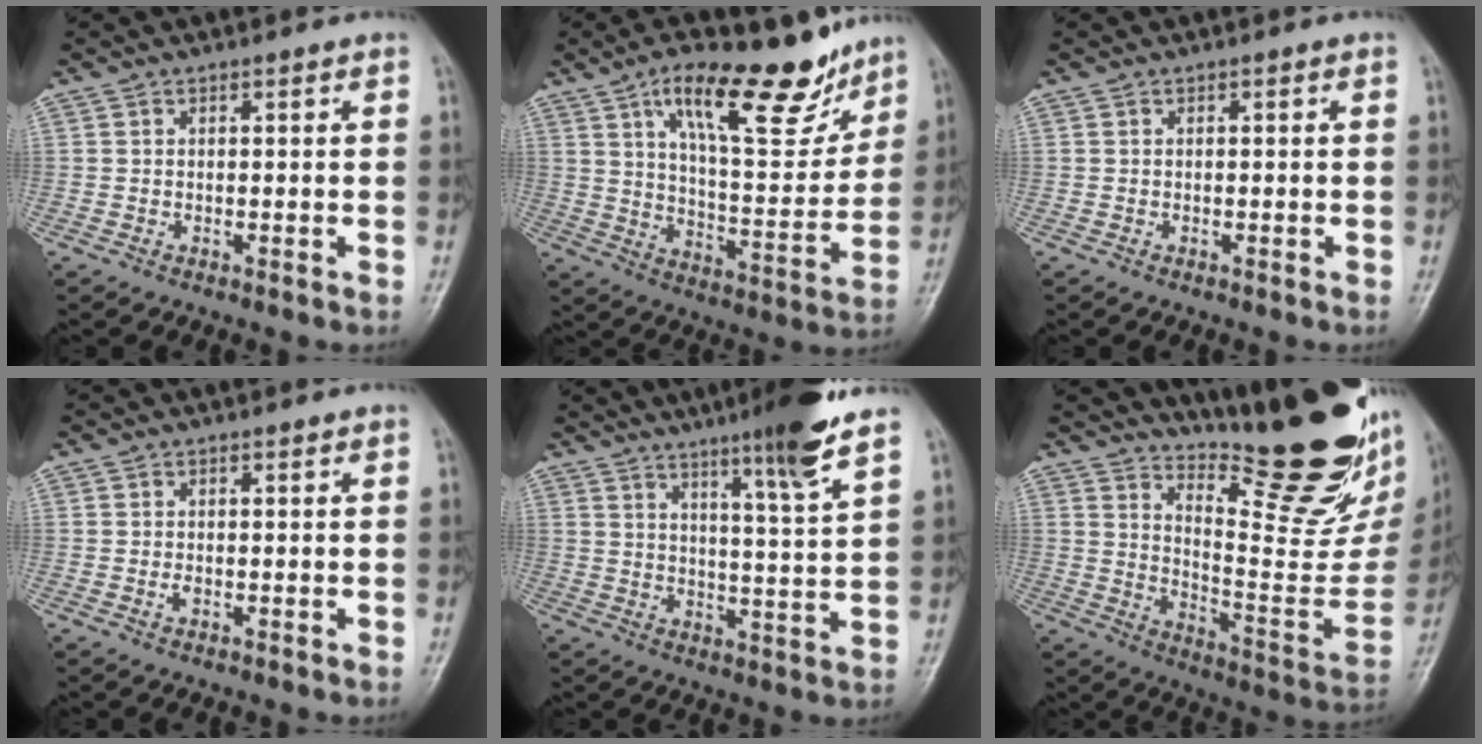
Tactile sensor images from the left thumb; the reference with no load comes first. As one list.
[{"total": 20.3, "force": [12.9, 7.2, 13.9], "torque": [-0.166, -0.065, 0.210]}, {"total": 0.0}, {"total": 0.9, "force": [0.1, 0.5, 0.8], "torque": [-0.013, 0.000, 0.003]}, {"total": 11.4, "force": [7.8, -0.1, 8.3], "torque": [-0.122, -0.049, 0.120]}, {"total": 26.7, "force": [18.8, 6.7, 17.8], "torque": [-0.226, -0.126, 0.275]}]